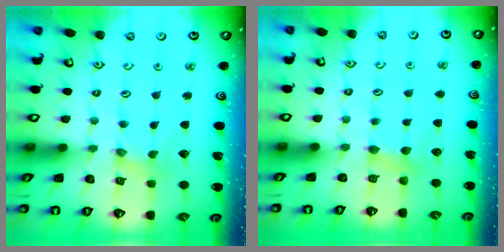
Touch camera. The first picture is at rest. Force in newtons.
{"total": 3.9, "press": 3.9, "slide": 0.5}